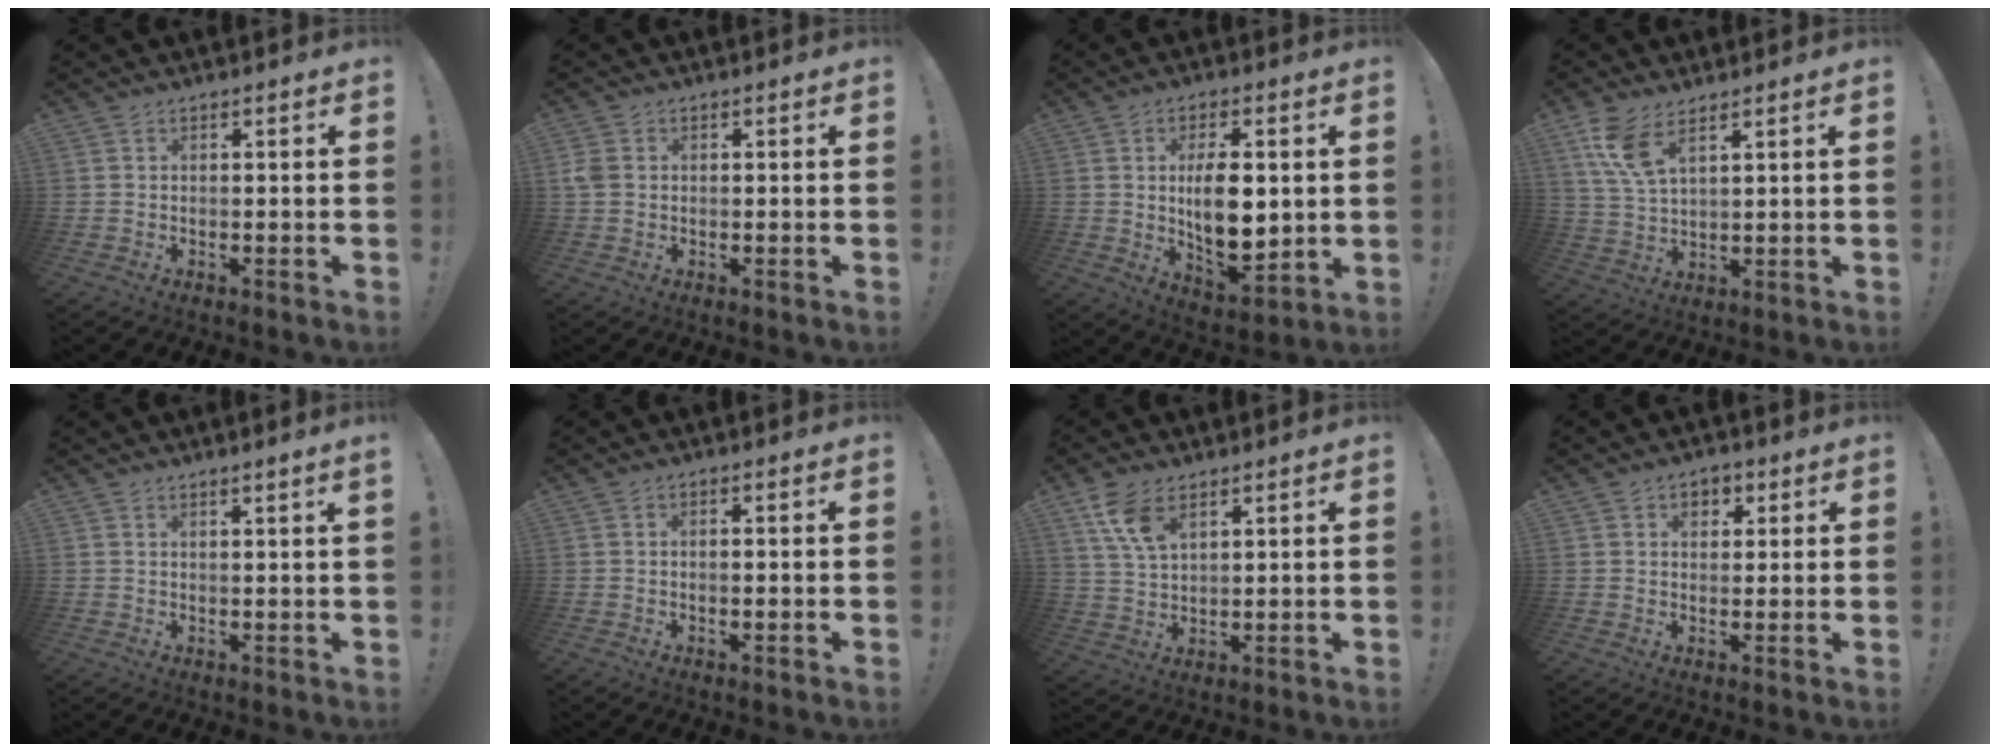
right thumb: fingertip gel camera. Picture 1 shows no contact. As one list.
[{"total": 3.4, "force": [0.5, 2.6, 2.1], "torque": [-0.045, 0.003, 0.012]}, {"total": 13.7, "force": [2.0, 6.8, 11.7], "torque": [-0.197, -0.015, 0.033]}, {"total": 8.9, "force": [5.5, 3.6, 6.0], "torque": [-0.115, -0.025, 0.104]}, {"total": 1.7, "force": [1.4, -0.5, 0.9], "torque": [-0.005, -0.010, 0.021]}, {"total": 0.7, "force": [-0.3, 0.2, 0.6], "torque": [-0.013, 0.004, -0.004]}, {"total": 8.7, "force": [5.2, 4.3, 5.4], "torque": [-0.097, -0.023, 0.097]}, {"total": 4.4, "force": [1.7, 3.5, 2.1], "torque": [-0.020, 0.000, 0.028]}]